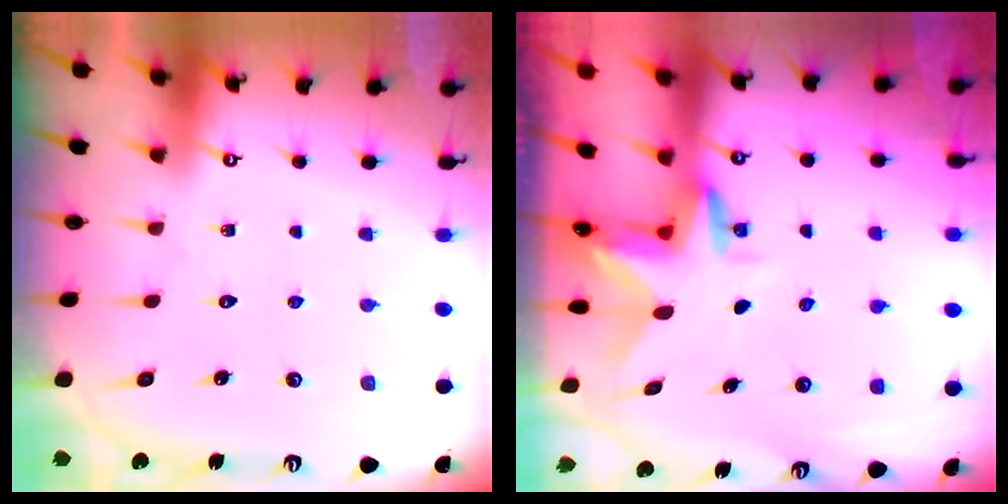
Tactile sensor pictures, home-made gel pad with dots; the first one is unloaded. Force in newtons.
{"total": 3.0, "press": 3.0, "slide": 0.3}